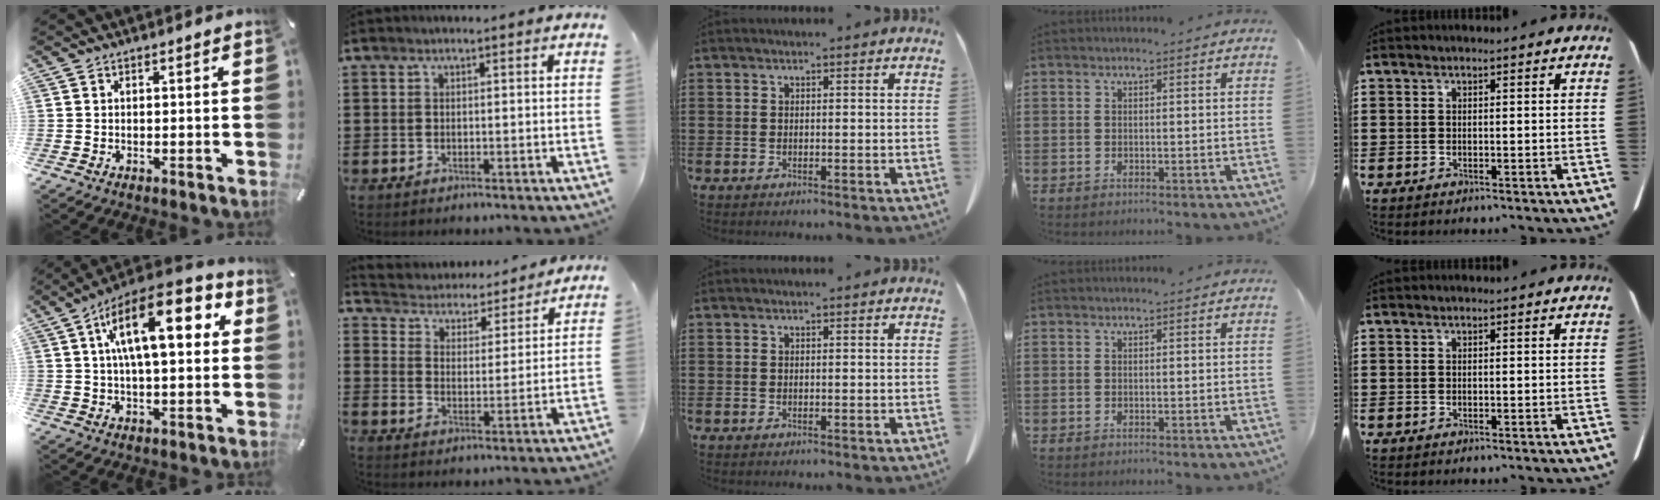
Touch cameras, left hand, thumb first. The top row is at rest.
{"thumb": {"total": 17.8, "force": [5.5, 7.5, 15.2], "torque": [-0.251, -0.011, 0.081]}, "index": {"total": 4.2, "force": [4.1, 0.3, -0.3], "torque": [-0.022, -0.036, 0.066]}}